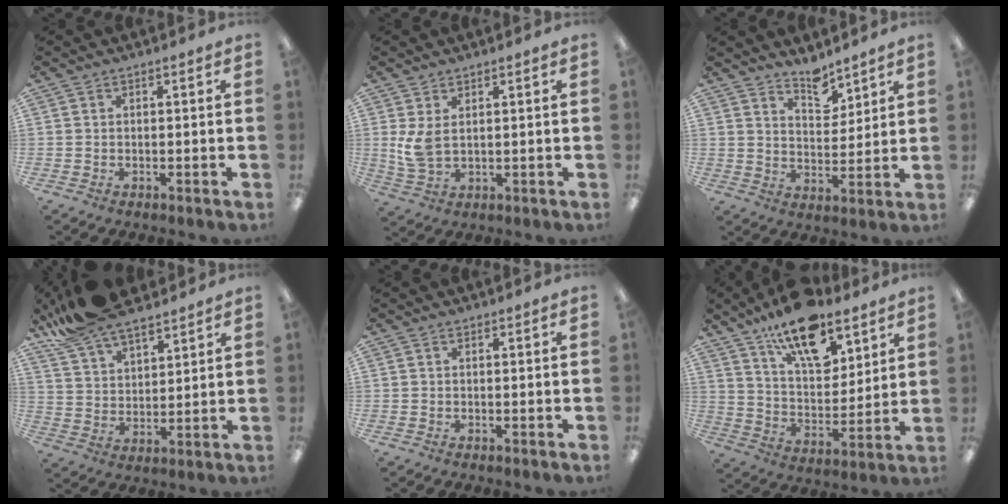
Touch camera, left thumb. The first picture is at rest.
{"total": 6.0, "force": [1.5, 3.1, 4.9], "torque": [-0.113, -0.002, 0.024]}
{"total": 7.0, "force": [6.2, 2.6, 1.9], "torque": [-0.017, -0.046, 0.110]}
{"total": 13.2, "force": [11.2, 4.5, 5.4], "torque": [-0.121, -0.055, 0.210]}
{"total": 0.0}
{"total": 18.2, "force": [12.6, 8.0, 10.4], "torque": [-0.174, -0.063, 0.217]}